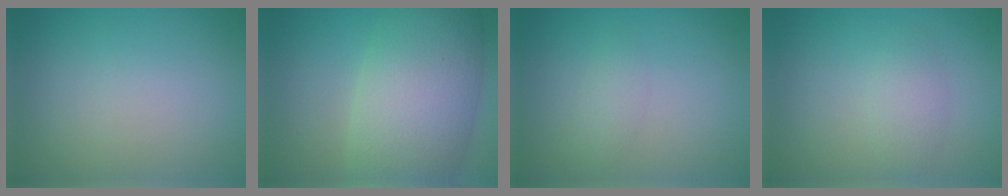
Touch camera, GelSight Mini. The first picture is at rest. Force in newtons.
{"total": 10.1, "press": 10.0, "slide": 0.5}
{"total": 1.1, "press": 1.1, "slide": 0.1}
{"total": 1.8, "press": 1.8, "slide": 0.0}